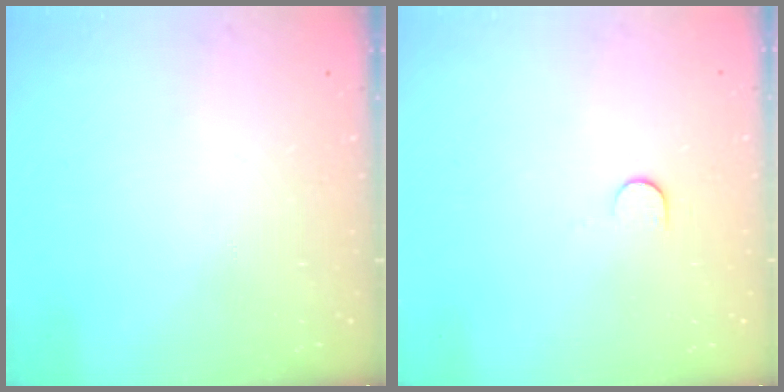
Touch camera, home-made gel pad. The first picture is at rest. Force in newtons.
{"total": 6.1, "press": 6.1, "slide": 0.6}